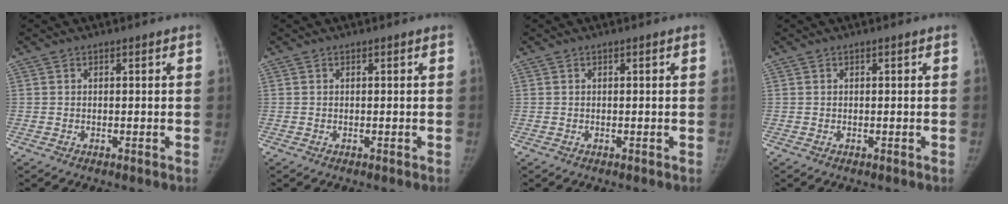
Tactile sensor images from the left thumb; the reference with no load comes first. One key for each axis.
{"total": 0.0}
{"total": 0.0}
{"total": 0.0}